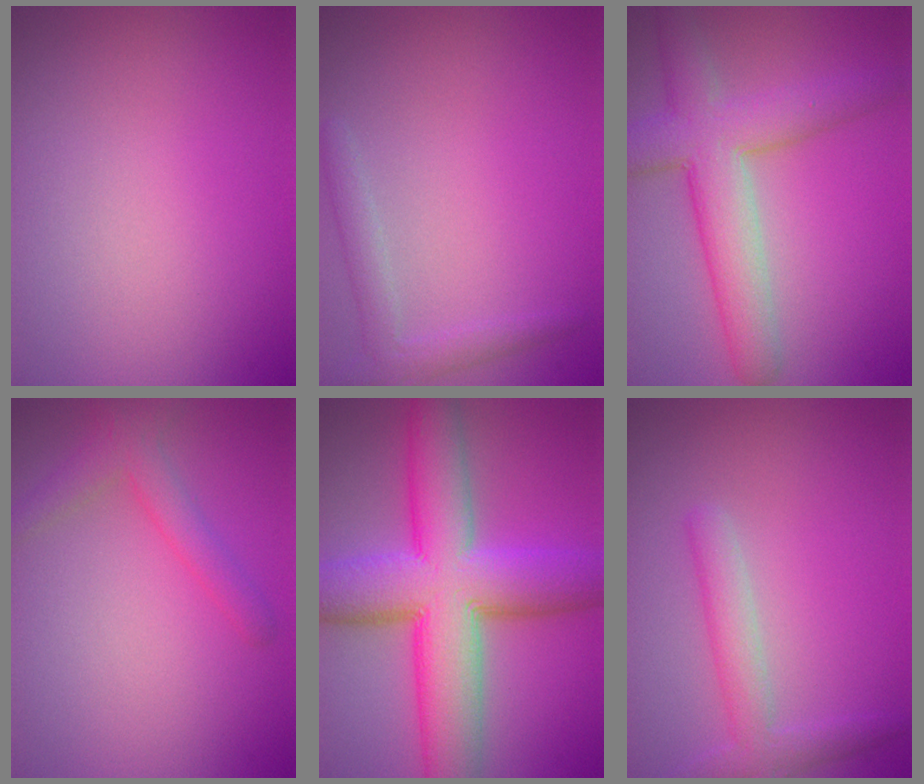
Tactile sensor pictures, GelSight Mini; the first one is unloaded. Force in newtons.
{"total": 2.0, "press": 2.0, "slide": 0.3}
{"total": 6.6, "press": 6.6, "slide": 0.3}
{"total": 2.5, "press": 2.5, "slide": 0.2}
{"total": 11.8, "press": 11.8, "slide": 0.3}
{"total": 2.8, "press": 2.8, "slide": 0.1}